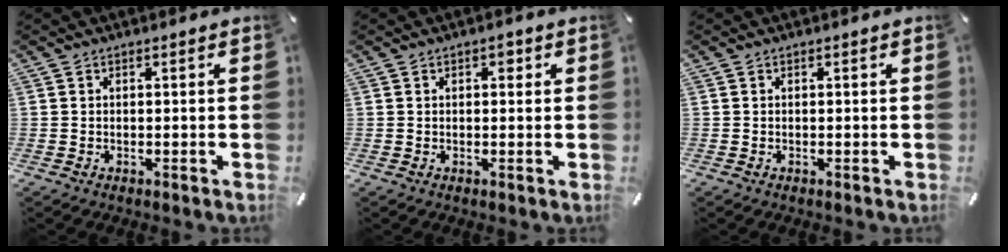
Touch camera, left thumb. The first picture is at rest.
{"total": 1.7, "force": [0.6, 1.2, 1.1], "torque": [-0.008, 0.000, 0.006]}
{"total": 0.0}